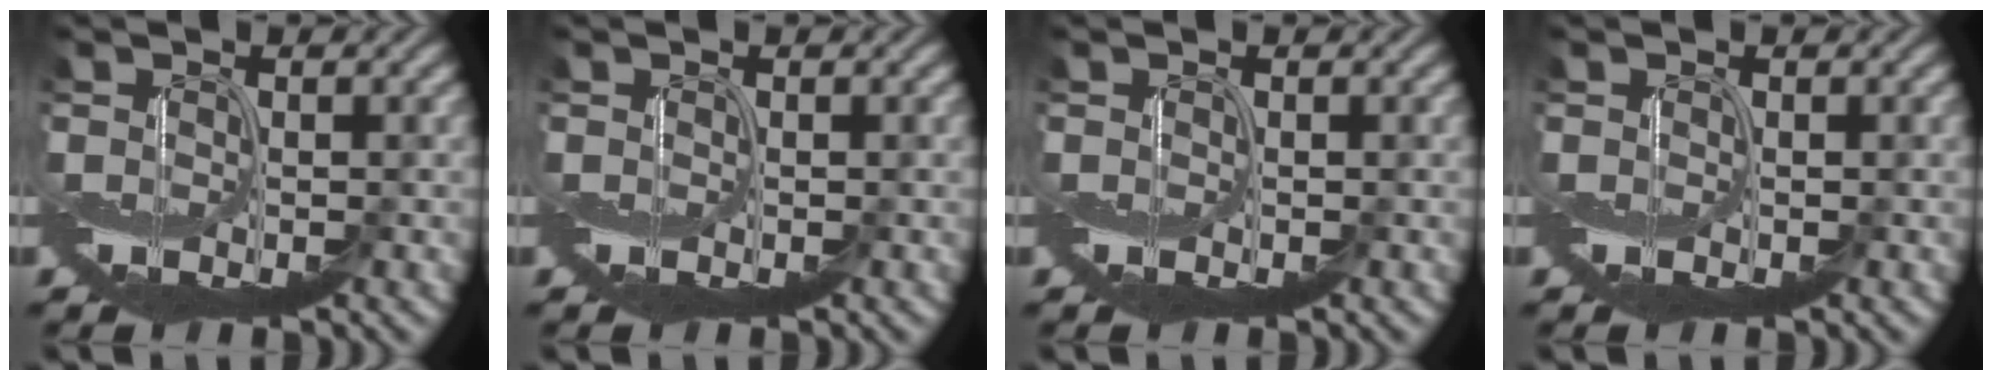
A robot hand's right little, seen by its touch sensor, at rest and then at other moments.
{"total": 0.0}
{"total": 0.0}
{"total": 0.0}